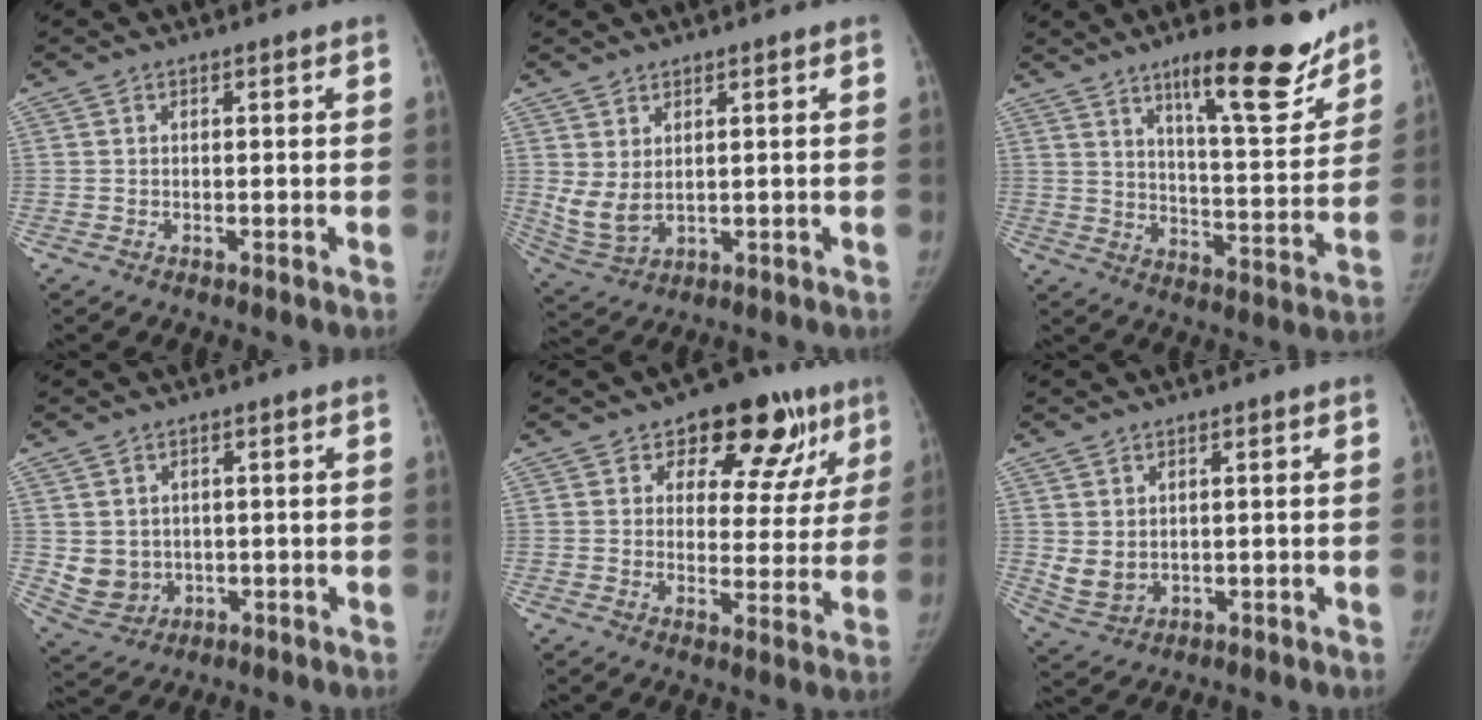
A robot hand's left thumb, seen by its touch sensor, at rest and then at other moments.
{"total": 5.7, "force": [1.6, 3.1, 4.5], "torque": [-0.095, -0.012, 0.049]}
{"total": 18.2, "force": [12.6, 4.4, 12.3], "torque": [-0.130, -0.083, 0.192]}
{"total": 5.9, "force": [0.4, 5.2, 2.6], "torque": [-0.033, -0.008, 0.027]}
{"total": 15.7, "force": [9.0, 9.2, 9.0], "torque": [-0.043, -0.027, 0.118]}
{"total": 4.5, "force": [0.9, 3.3, 2.9], "torque": [-0.050, -0.014, 0.032]}